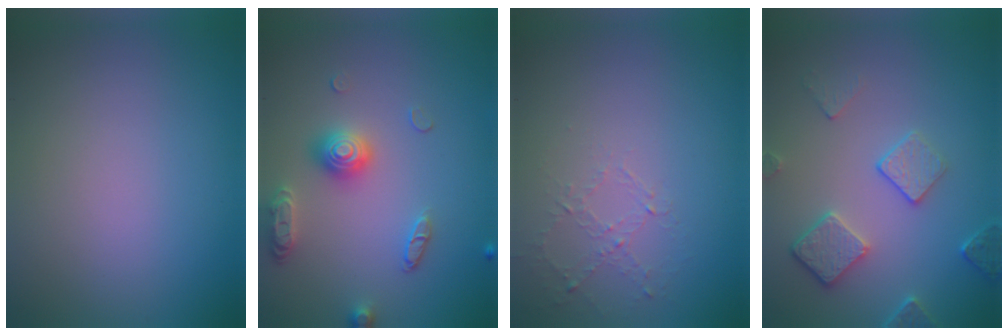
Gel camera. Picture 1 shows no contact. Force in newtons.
{"total": 3.2, "press": 3.0, "slide": 1.2}
{"total": 1.0, "press": 0.4, "slide": 0.9}
{"total": 3.7, "press": 3.2, "slide": 2.0}